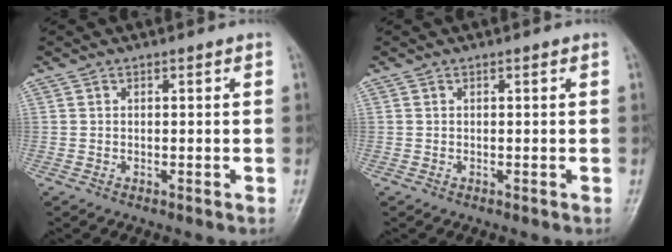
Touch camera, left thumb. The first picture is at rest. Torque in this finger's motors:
{"motor_torque": [0.00, 0.00, 0.00, 0.00, 0.00]}